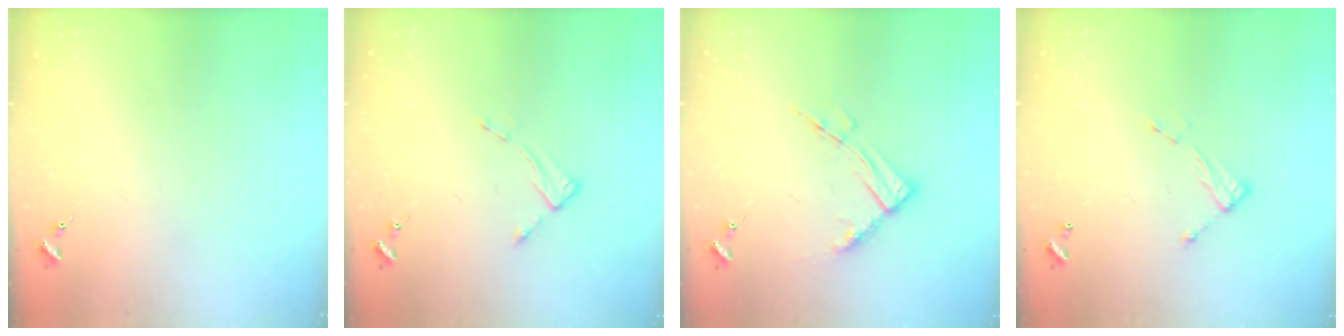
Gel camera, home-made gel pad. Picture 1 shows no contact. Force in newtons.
{"total": 2.6, "press": 2.6, "slide": 0.3}
{"total": 8.9, "press": 8.9, "slide": 0.8}
{"total": 6.1, "press": 6.1, "slide": 0.2}